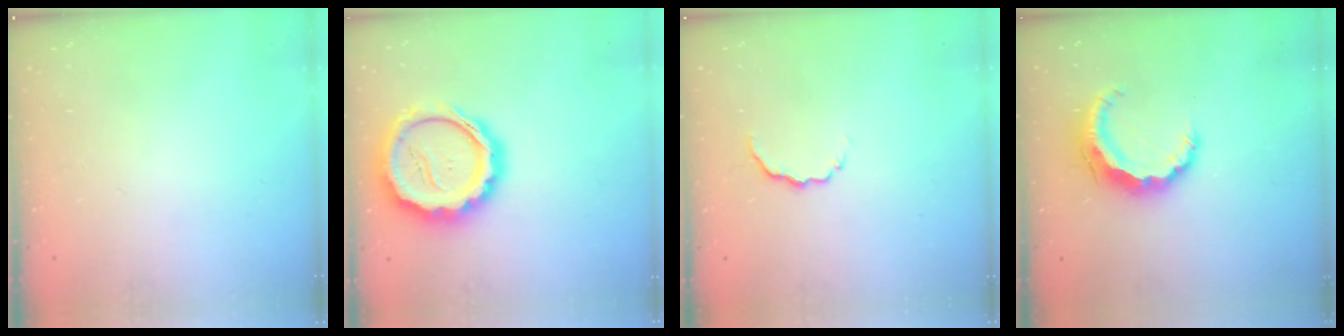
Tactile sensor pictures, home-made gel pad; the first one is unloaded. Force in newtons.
{"total": 19.7, "press": 19.4, "slide": 3.8}
{"total": 4.4, "press": 4.3, "slide": 1.0}
{"total": 8.2, "press": 8.1, "slide": 0.7}